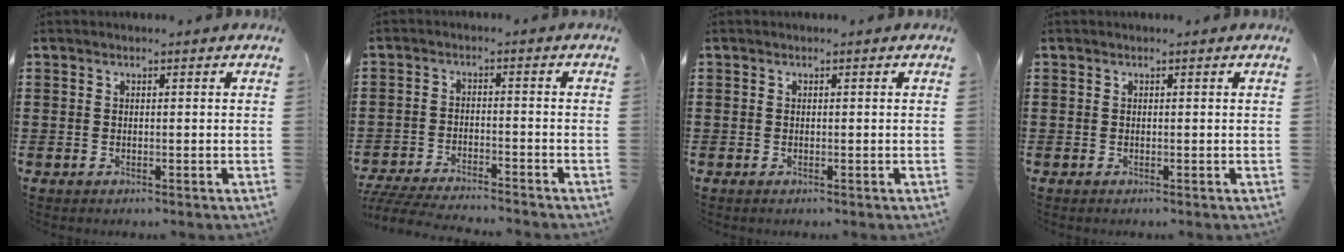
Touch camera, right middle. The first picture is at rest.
{"total": 5.1, "force": [-5.0, 0.2, 1.0], "torque": [-0.027, -0.002, -0.103]}
{"total": 0.0}
{"total": 0.0}